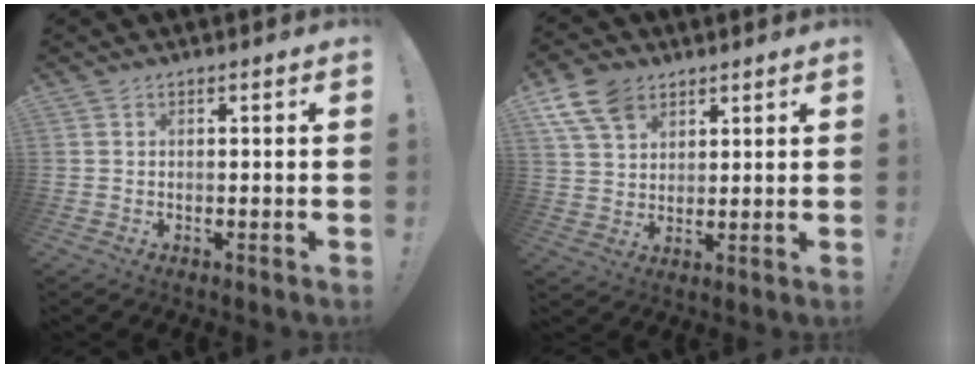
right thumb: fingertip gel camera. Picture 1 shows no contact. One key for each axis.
{"total": 10.2, "fx": 6.2, "fy": 6.6, "fz": 4.8, "tx": -0.094, "ty": -0.021, "tz": 0.124}